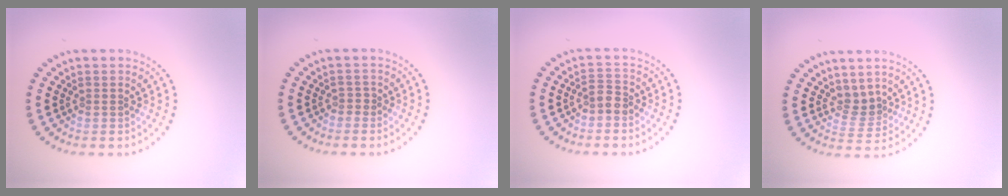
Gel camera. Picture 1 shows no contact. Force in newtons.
{"total": 0.6, "press": 0.2, "slide": 0.6}
{"total": 1.7, "press": 1.4, "slide": 0.8}
{"total": 2.1, "press": 1.5, "slide": 1.5}